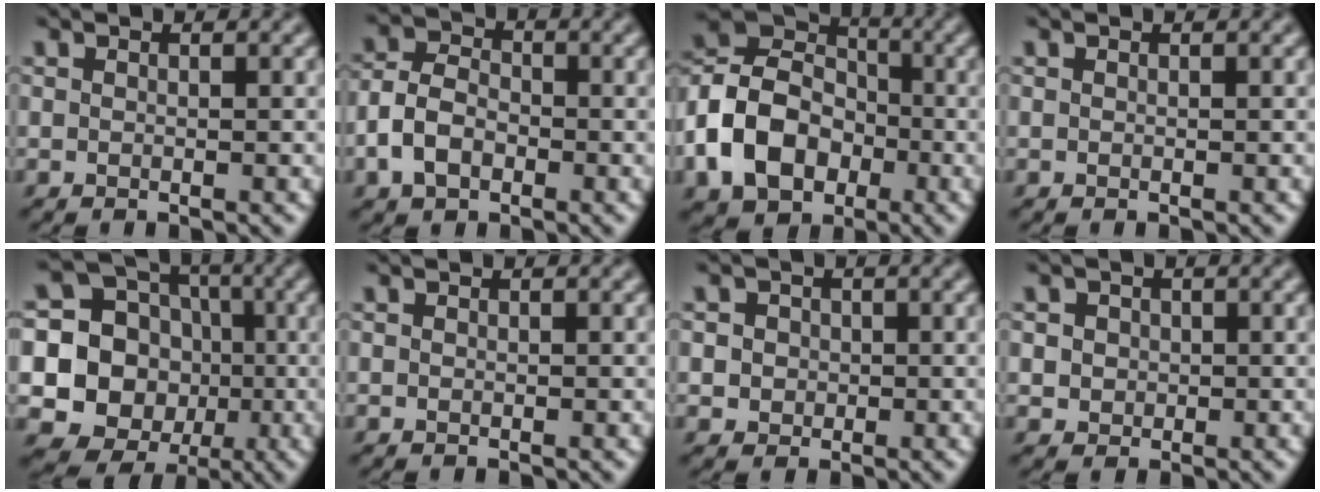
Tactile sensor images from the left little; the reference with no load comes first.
{"total": 4.0, "force": [-1.7, 2.7, 2.5], "torque": [-0.059, 0.008, -0.040]}
{"total": 9.2, "force": [-3.1, 6.7, 5.4], "torque": [-0.107, 0.005, -0.065]}
{"total": 0.0}
{"total": 15.0, "force": [-0.6, 14.2, 5.0], "torque": [-0.142, 0.022, -0.023]}
{"total": 0.0}
{"total": 3.3, "force": [0.8, 2.9, 1.3], "torque": [-0.012, 0.024, 0.004]}
{"total": 3.0, "force": [0.9, 2.6, 1.3], "torque": [-0.017, 0.019, 0.010]}